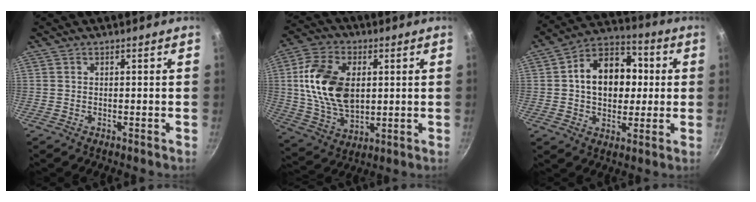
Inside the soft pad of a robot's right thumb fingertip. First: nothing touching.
{"total": 17.3, "force": [2.4, 11.1, 13.0], "torque": [-0.229, -0.006, 0.047]}
{"total": 15.8, "force": [1.7, 11.5, 10.7], "torque": [-0.125, 0.024, 0.013]}